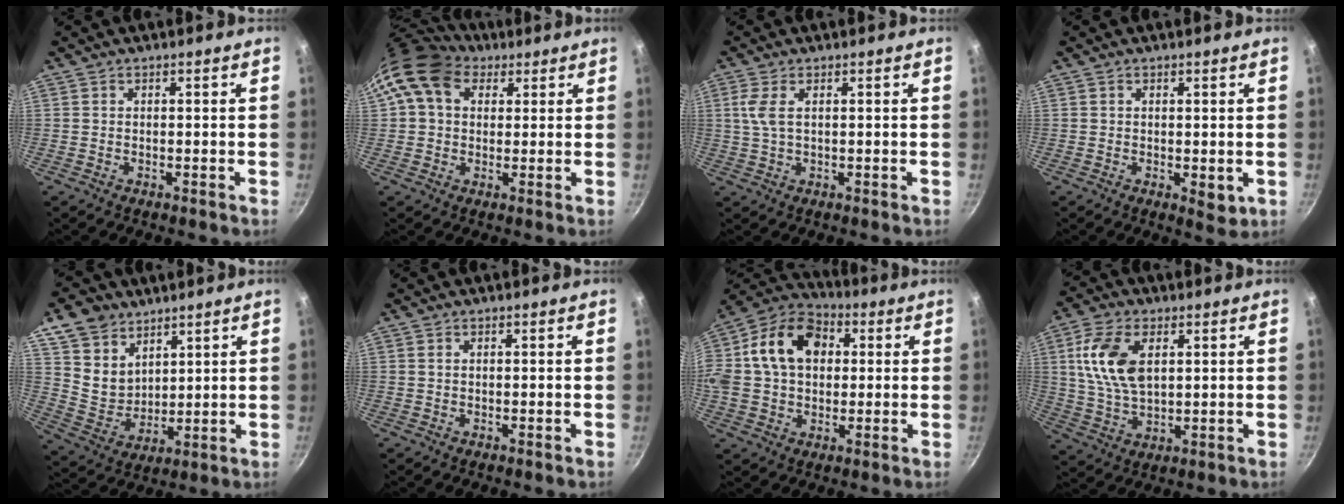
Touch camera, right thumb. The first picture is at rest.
{"total": 10.6, "force": [5.1, 7.7, 5.3], "torque": [-0.075, 0.001, 0.076]}
{"total": 3.7, "force": [1.0, 1.6, 3.2], "torque": [-0.073, 0.003, 0.020]}
{"total": 2.8, "force": [-0.1, 1.4, 2.4], "torque": [-0.034, -0.009, 0.002]}
{"total": 11.7, "force": [7.2, 8.1, 4.3], "torque": [-0.048, -0.034, 0.146]}
{"total": 0.0}
{"total": 18.1, "force": [3.1, 13.3, 11.9], "torque": [-0.200, 0.036, 0.035]}
{"total": 11.8, "force": [3.2, 6.7, 9.2], "torque": [-0.171, -0.007, 0.063]}